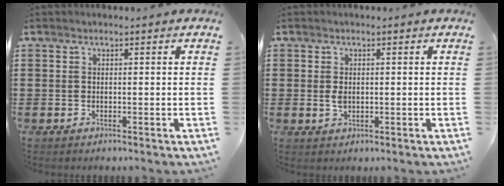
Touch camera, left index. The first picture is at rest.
{"total": 1.9, "force": [0.1, 1.1, 1.6], "torque": [-0.032, 0.003, 0.001]}